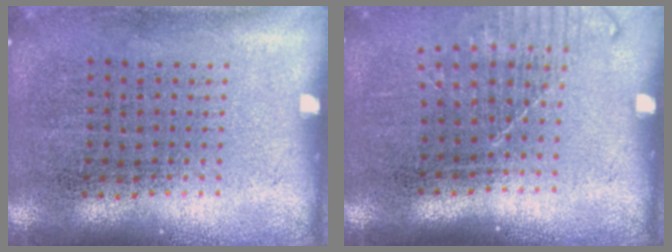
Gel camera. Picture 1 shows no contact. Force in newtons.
{"total": 1.2, "press": 1.0, "slide": 0.6}